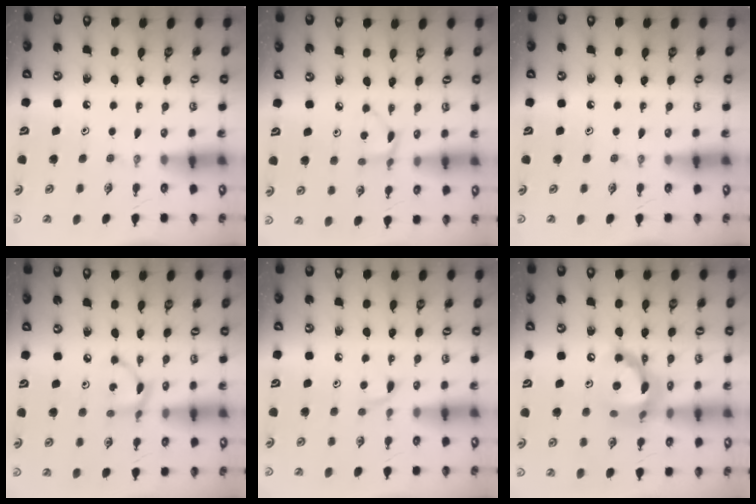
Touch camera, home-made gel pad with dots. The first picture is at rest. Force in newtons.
{"total": 3.0, "press": 3.0, "slide": 0.4}
{"total": 0.0}
{"total": 4.4, "press": 4.4, "slide": 0.2}
{"total": 4.7, "press": 4.7, "slide": 0.6}
{"total": 15.0, "press": 14.9, "slide": 1.2}